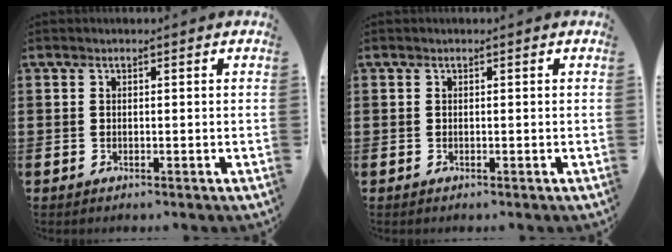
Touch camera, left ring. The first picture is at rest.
{"total": 0.0}